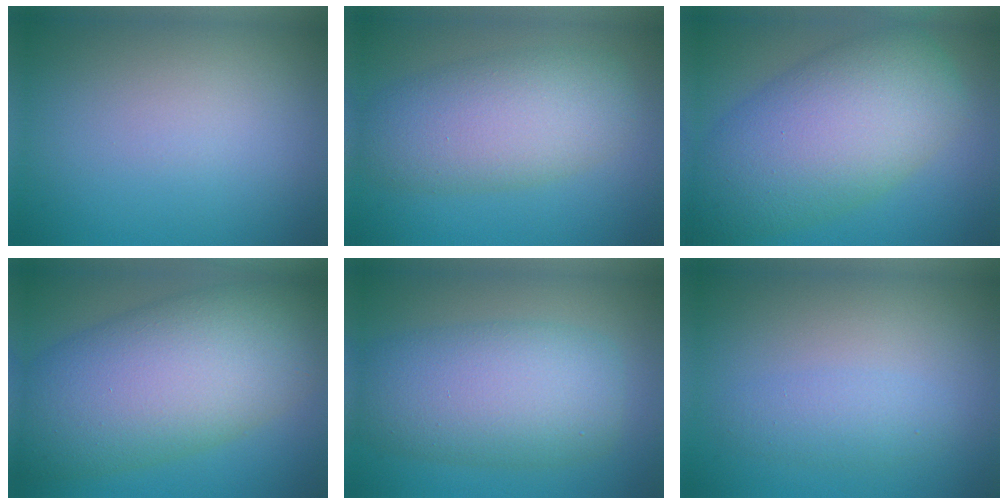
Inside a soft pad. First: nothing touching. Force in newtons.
{"total": 6.8, "press": 6.8, "slide": 0.3}
{"total": 10.7, "press": 10.7, "slide": 0.3}
{"total": 13.0, "press": 13.0, "slide": 0.2}
{"total": 8.4, "press": 8.3, "slide": 0.4}
{"total": 1.9, "press": 1.9, "slide": 0.0}